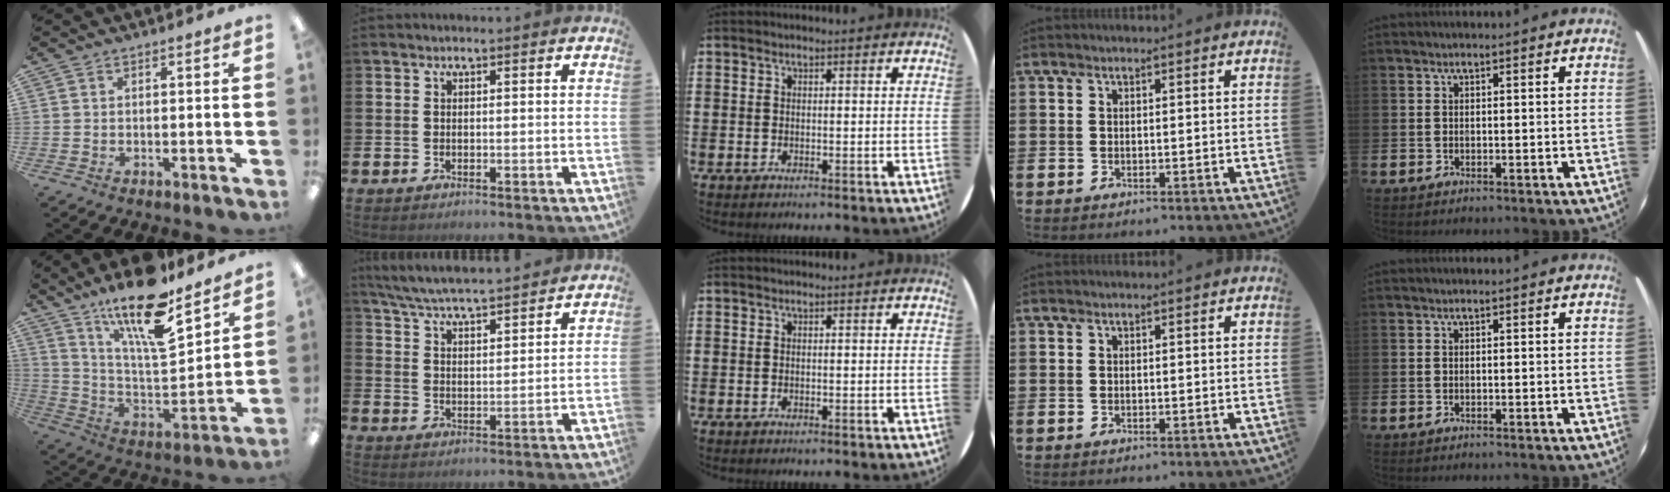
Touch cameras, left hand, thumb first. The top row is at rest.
{"thumb": {"total": 19.9, "force": [15.0, 5.3, 12.0], "torque": [-0.218, -0.094, 0.253]}, "index": {"total": 6.2, "force": [6.0, 0.1, 1.5], "torque": [-0.056, -0.042, 0.105]}}